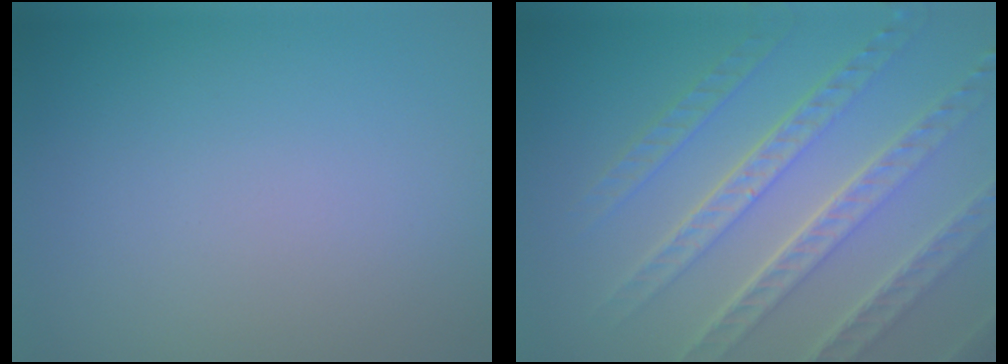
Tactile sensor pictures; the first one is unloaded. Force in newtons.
{"total": 8.1, "press": 5.6, "slide": 5.8}